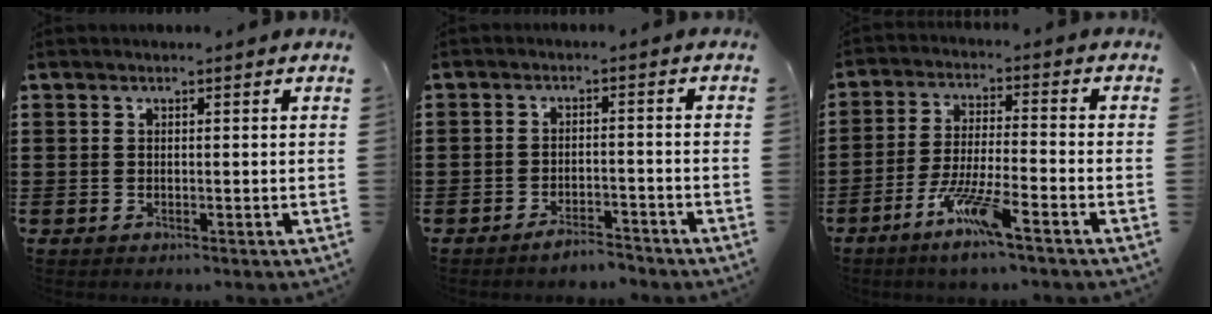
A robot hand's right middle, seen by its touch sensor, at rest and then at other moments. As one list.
[{"total": 3.3, "force": [-3.2, 0.5, 0.5], "torque": [-0.011, 0.005, -0.064]}, {"total": 7.6, "force": [-5.1, 0.5, 5.6], "torque": [-0.120, -0.011, -0.099]}]